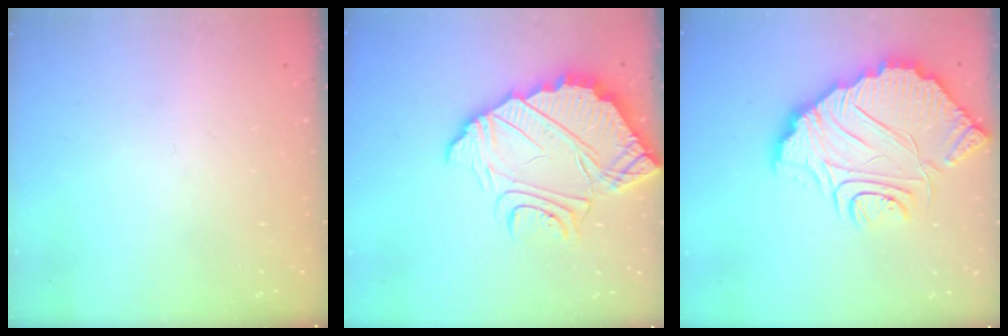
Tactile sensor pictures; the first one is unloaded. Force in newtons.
{"total": 12.8, "press": 12.7, "slide": 1.1}
{"total": 13.9, "press": 13.9, "slide": 1.3}